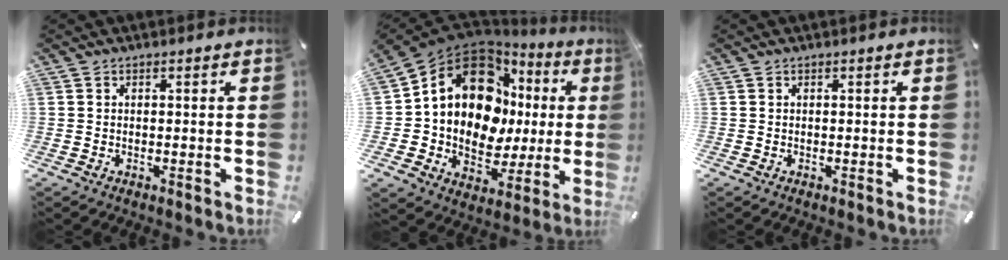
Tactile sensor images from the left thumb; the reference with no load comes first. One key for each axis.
{"total": 16.8, "fx": 4.8, "fy": 12.4, "fz": 10.3, "tx": -0.186, "ty": -0.036, "tz": 0.084}
{"total": 0.0}